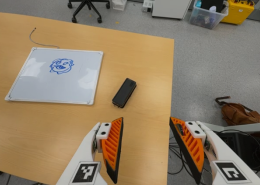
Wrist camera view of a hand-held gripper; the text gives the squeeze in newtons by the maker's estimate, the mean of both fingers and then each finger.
{"total": 0.0}